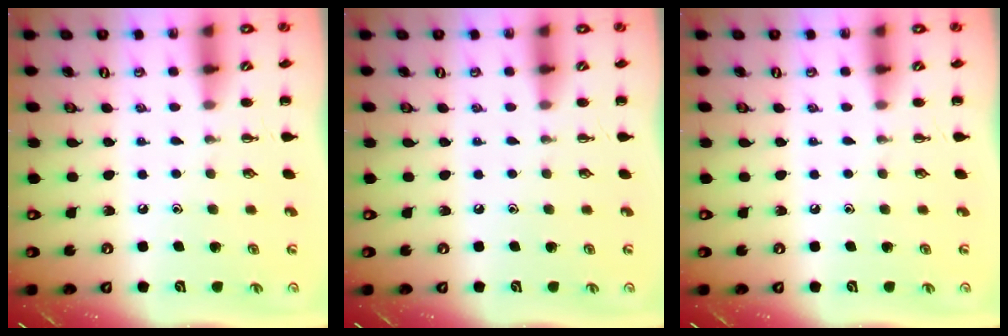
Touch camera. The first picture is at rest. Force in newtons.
{"total": 0.0}
{"total": 0.0}